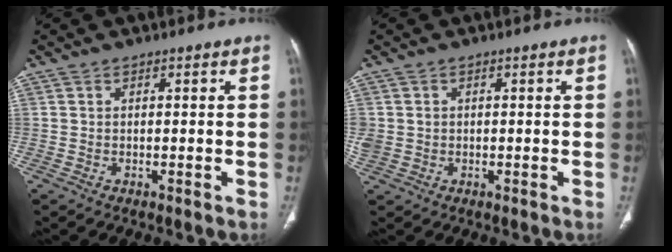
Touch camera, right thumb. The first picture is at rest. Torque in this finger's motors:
{"motor_torque": [1.85, 1.79, 0.22, -0.15, 0.17]}